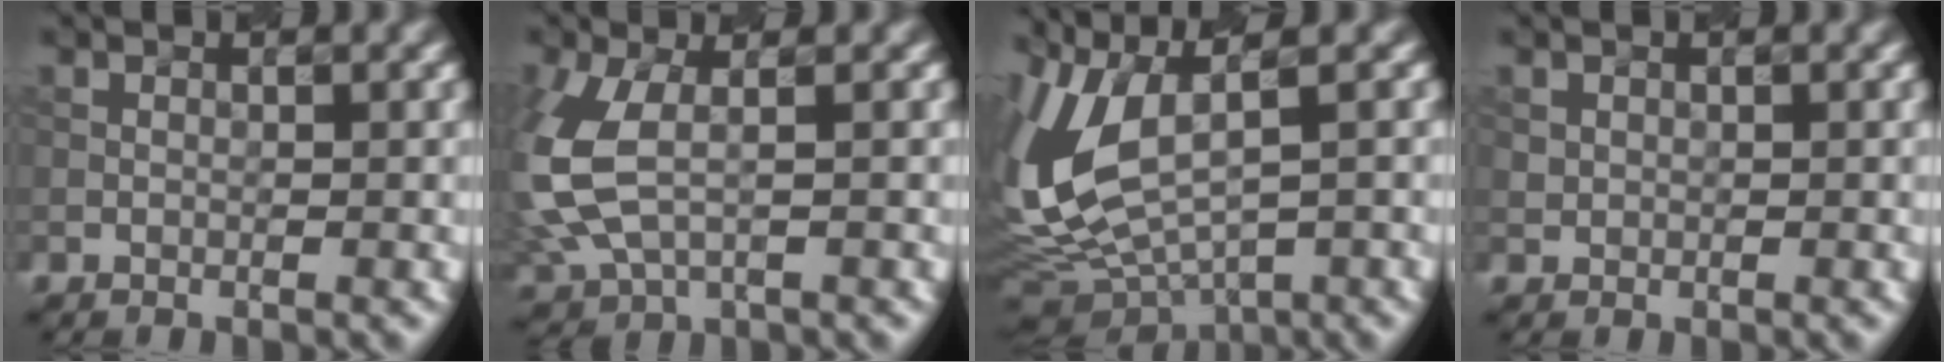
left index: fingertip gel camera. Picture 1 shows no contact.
{"total": 7.4, "force": [-0.3, 4.4, 5.9], "torque": [-0.159, -0.010, -0.001]}
{"total": 9.7, "force": [1.0, 4.2, 8.8], "torque": [-0.200, -0.006, 0.034]}
{"total": 0.6, "force": [0.1, 0.6, 0.0], "torque": [0.002, -0.003, 0.013]}